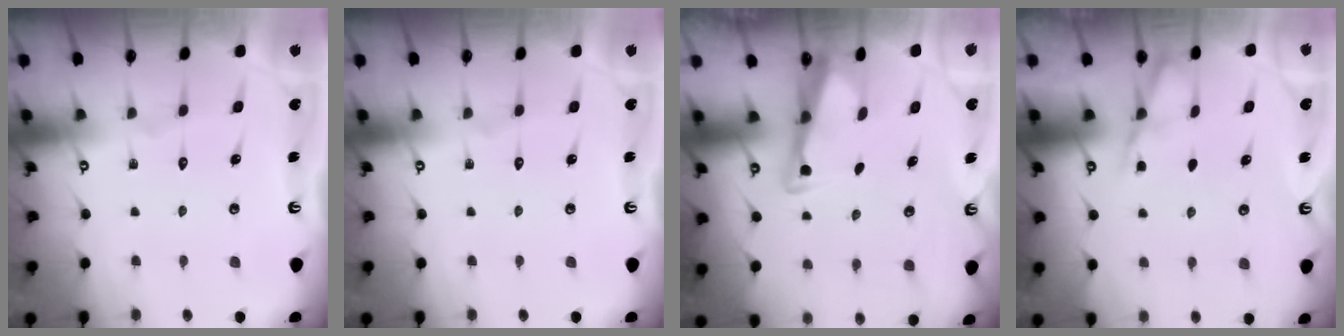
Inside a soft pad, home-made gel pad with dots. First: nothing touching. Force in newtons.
{"total": 0.0}
{"total": 2.9, "press": 2.9, "slide": 0.4}
{"total": 2.2, "press": 2.1, "slide": 0.4}